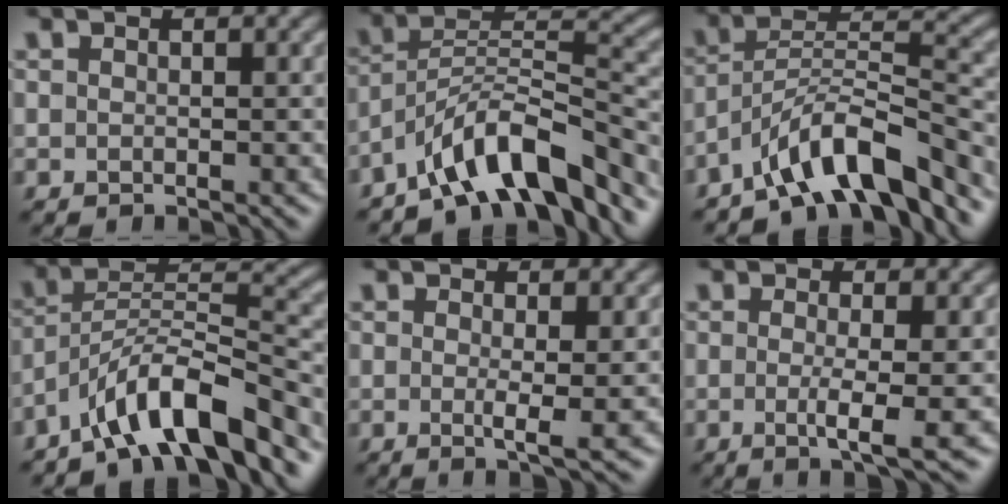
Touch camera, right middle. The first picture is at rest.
{"total": 9.7, "force": [-7.0, 2.9, 6.1], "torque": [-0.089, 0.011, -0.132]}
{"total": 8.9, "force": [-6.5, 2.3, 5.6], "torque": [-0.084, 0.011, -0.120]}
{"total": 9.3, "force": [-6.7, 2.4, 5.9], "torque": [-0.088, 0.013, -0.126]}
{"total": 2.5, "force": [-0.1, 0.3, 2.5], "torque": [-0.043, -0.008, -0.001]}
{"total": 3.7, "force": [-0.5, 0.7, 3.6], "torque": [-0.059, -0.010, -0.010]}